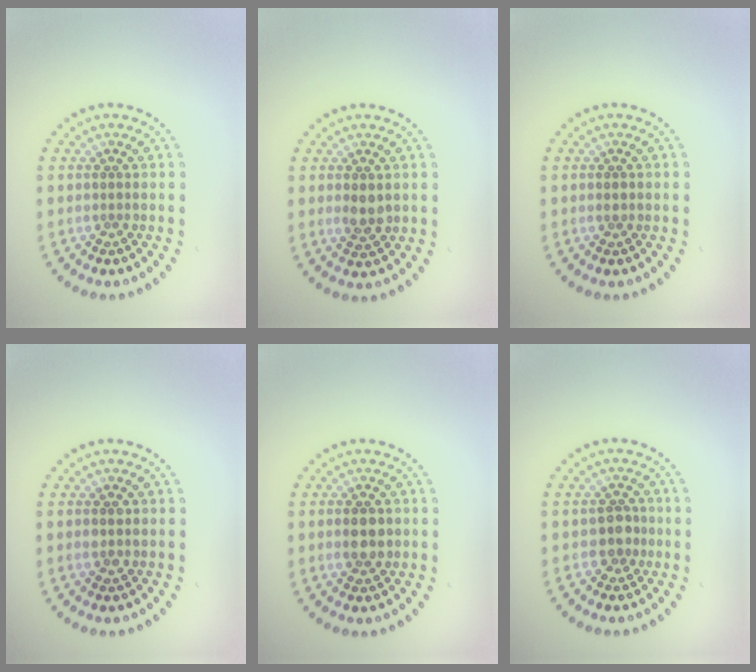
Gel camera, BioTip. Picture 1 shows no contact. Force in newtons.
{"total": 2.0, "press": 2.0, "slide": 0.3}
{"total": 0.9, "press": 0.9, "slide": 0.1}
{"total": 1.5, "press": 1.5, "slide": 0.1}
{"total": 3.1, "press": 3.1, "slide": 0.1}
{"total": 2.1, "press": 1.9, "slide": 0.8}